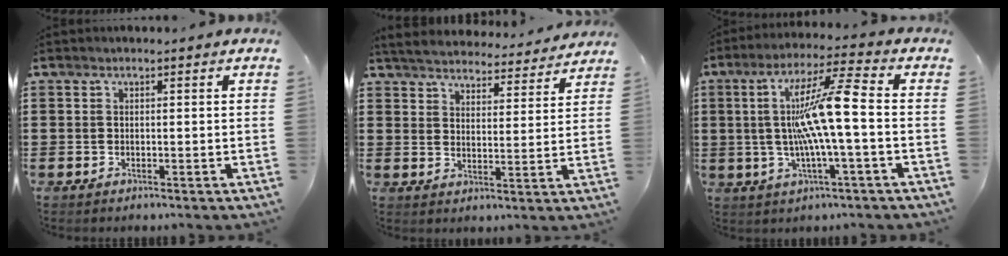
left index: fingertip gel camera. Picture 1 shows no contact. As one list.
[{"total": 4.5, "force": [4.5, 0.3, 0.3], "torque": [-0.032, -0.033, 0.076]}, {"total": 11.4, "force": [-0.4, 0.2, 11.4], "torque": [-0.234, -0.007, -0.022]}]